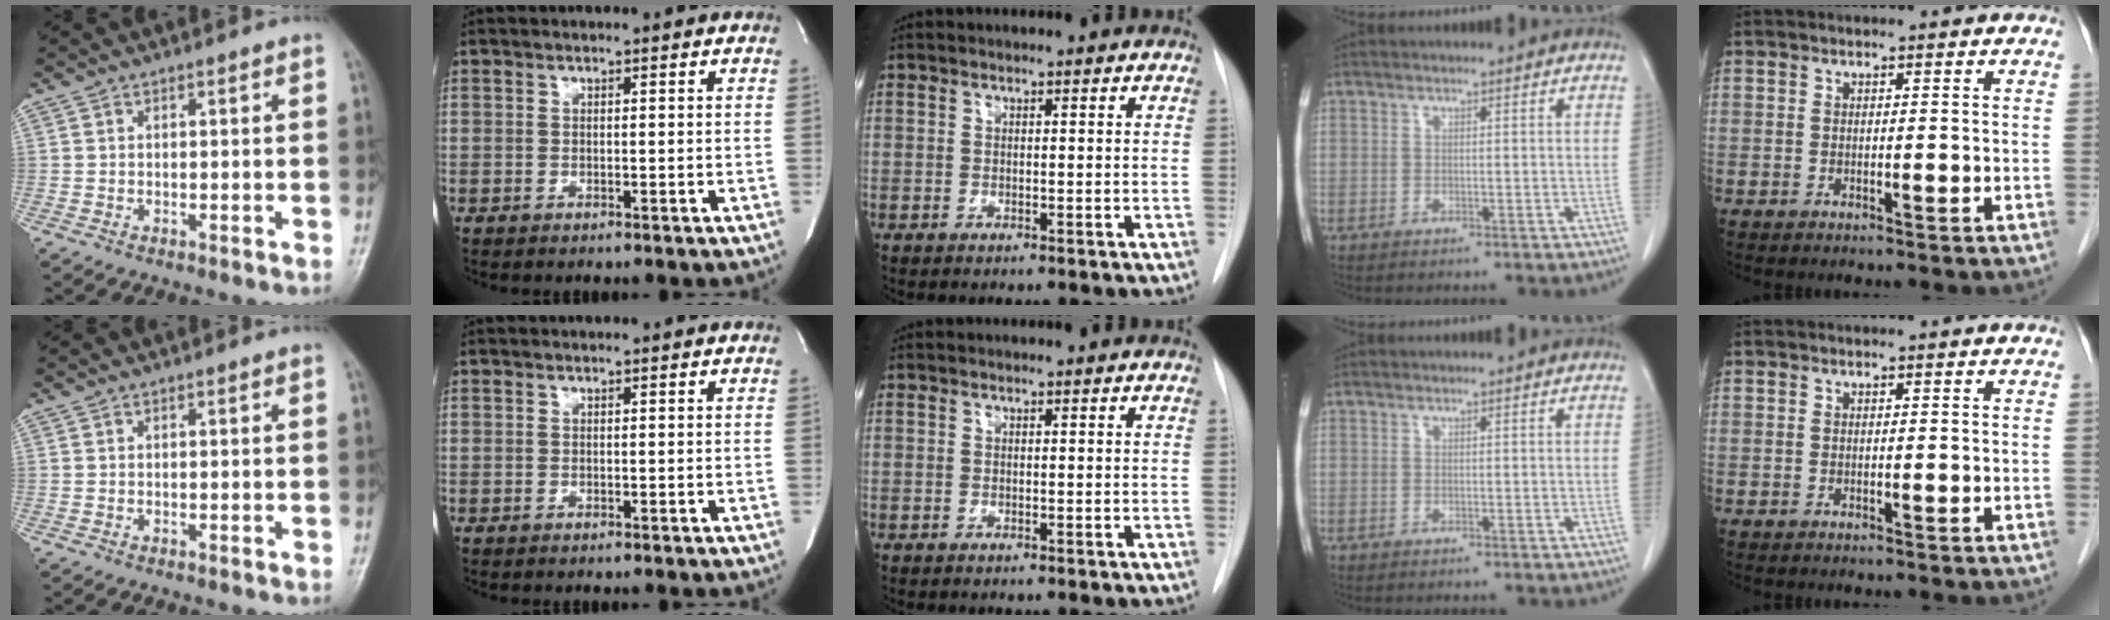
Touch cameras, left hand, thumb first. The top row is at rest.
{}